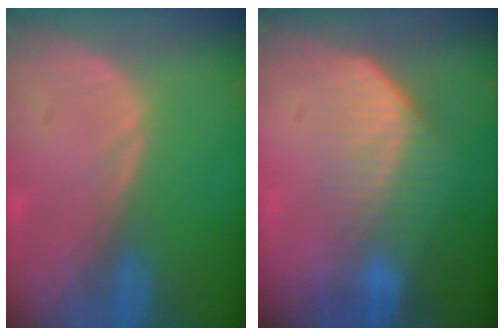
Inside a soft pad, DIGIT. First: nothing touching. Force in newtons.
{"total": 7.4, "press": 6.2, "slide": 4.0}